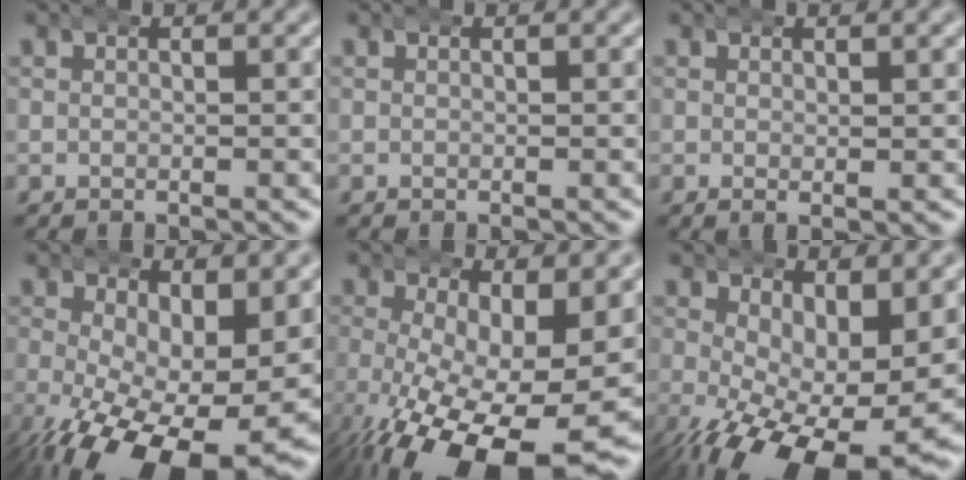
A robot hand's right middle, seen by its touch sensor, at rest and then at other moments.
{"total": 0.0}
{"total": 0.7, "force": [0.2, 0.1, 0.7], "torque": [-0.010, -0.004, 0.005]}
{"total": 11.0, "force": [-3.5, 4.9, 9.1], "torque": [-0.160, -0.059, -0.026]}
{"total": 12.2, "force": [-4.2, 5.2, 10.2], "torque": [-0.187, -0.060, -0.032]}
{"total": 10.0, "force": [-2.7, 4.3, 8.6], "torque": [-0.140, -0.051, -0.015]}